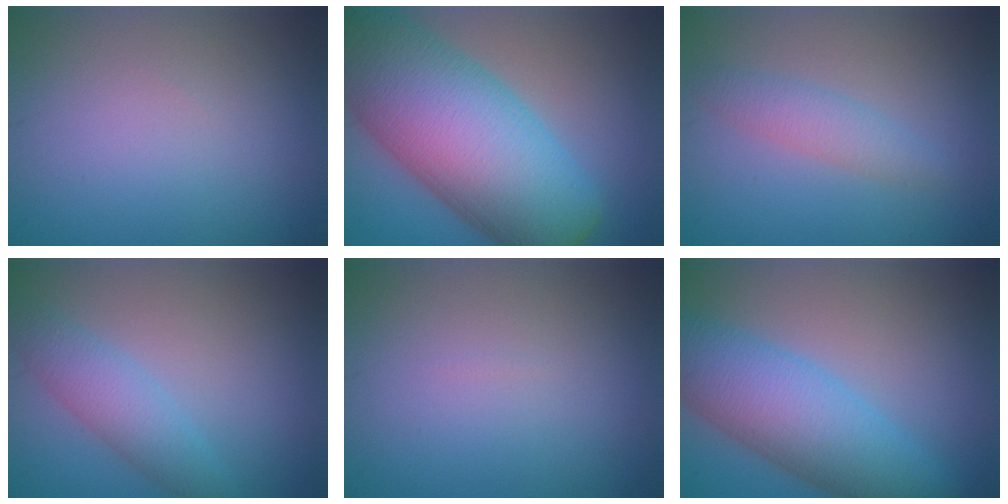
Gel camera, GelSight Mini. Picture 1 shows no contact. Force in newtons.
{"total": 15.0, "press": 15.0, "slide": 0.5}
{"total": 2.1, "press": 2.1, "slide": 0.1}
{"total": 2.4, "press": 2.4, "slide": 0.2}
{"total": 0.0}
{"total": 7.9, "press": 7.9, "slide": 0.1}